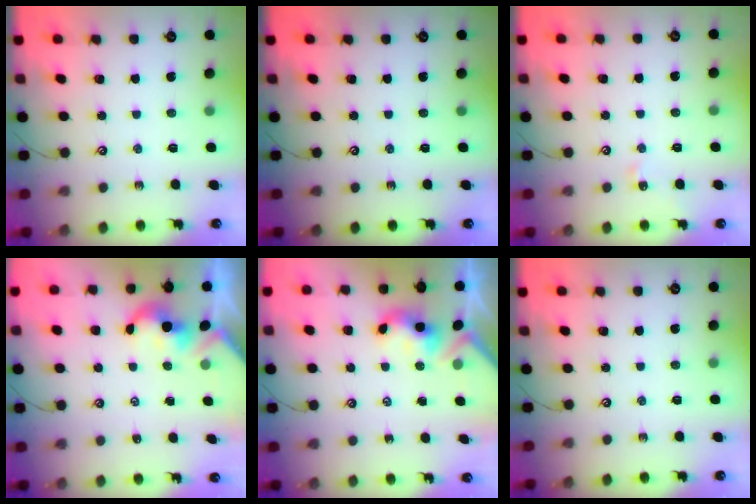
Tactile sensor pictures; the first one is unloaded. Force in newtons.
{"total": 0.0}
{"total": 3.9, "press": 3.9, "slide": 0.6}
{"total": 2.2, "press": 2.1, "slide": 0.4}
{"total": 3.6, "press": 3.6, "slide": 0.4}
{"total": 0.0}